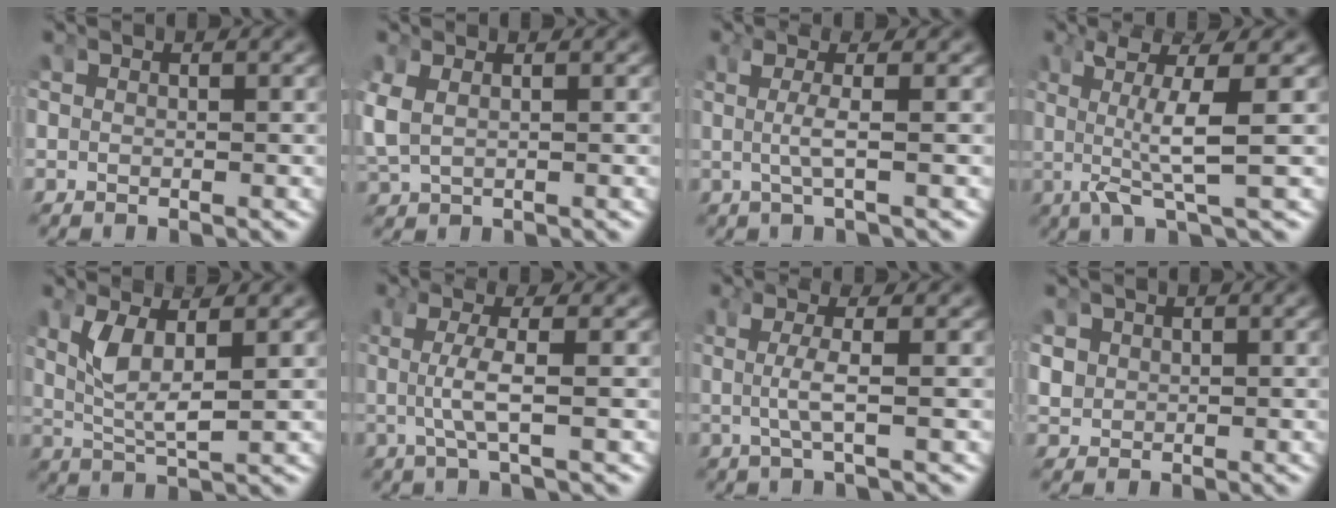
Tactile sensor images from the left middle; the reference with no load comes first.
{"total": 2.7, "force": [0.5, 2.1, 1.7], "torque": [-0.057, -0.007, 0.020]}
{"total": 2.4, "force": [0.0, -0.6, 2.3], "torque": [-0.052, -0.006, 0.007]}
{"total": 5.5, "force": [0.9, 0.0, 5.4], "torque": [-0.097, -0.001, 0.018]}
{"total": 4.0, "force": [0.9, 1.5, 3.6], "torque": [-0.090, -0.012, 0.026]}
{"total": 3.2, "force": [-0.2, -0.4, 3.2], "torque": [-0.072, -0.005, 0.003]}
{"total": 2.6, "force": [0.0, -0.5, 2.6], "torque": [-0.058, -0.005, 0.006]}
{"total": 2.6, "force": [0.4, 2.4, 0.9], "torque": [-0.038, -0.006, 0.016]}